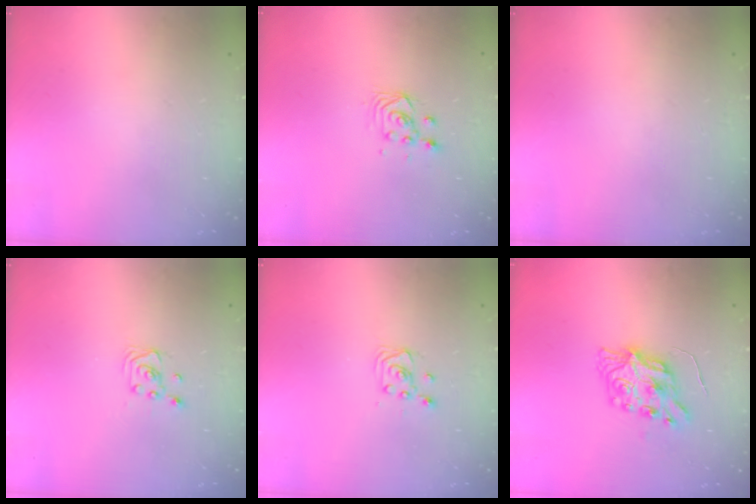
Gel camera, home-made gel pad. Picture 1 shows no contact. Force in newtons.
{"total": 3.3, "press": 3.1, "slide": 1.0}
{"total": 0.0}
{"total": 2.6, "press": 2.6, "slide": 0.3}
{"total": 2.9, "press": 2.9, "slide": 0.4}
{"total": 8.6, "press": 8.6, "slide": 1.0}